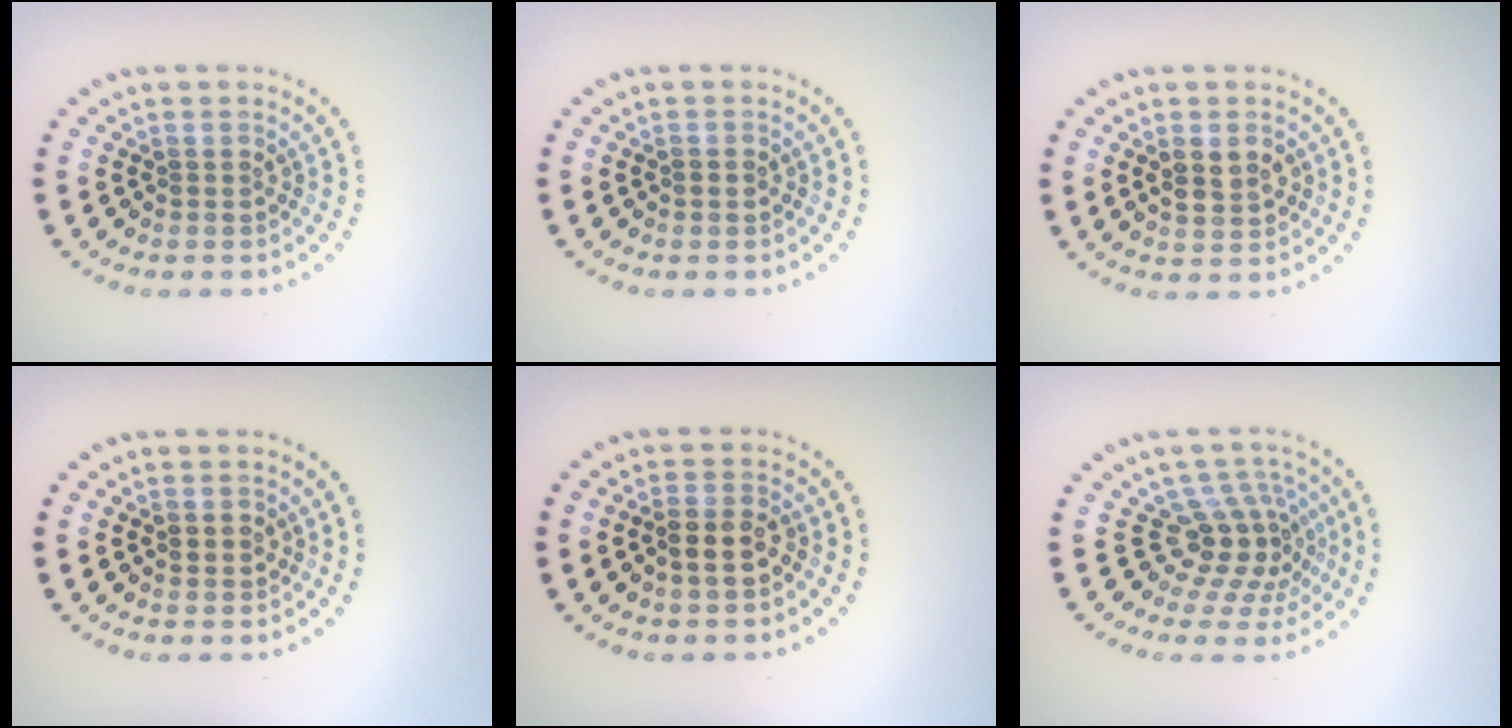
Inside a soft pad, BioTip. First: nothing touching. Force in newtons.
{"total": 0.9, "press": 0.9, "slide": 0.1}
{"total": 2.4, "press": 2.4, "slide": 0.2}
{"total": 1.4, "press": 1.4, "slide": 0.0}
{"total": 2.5, "press": 2.4, "slide": 0.6}
{"total": 4.1, "press": 2.9, "slide": 2.9}